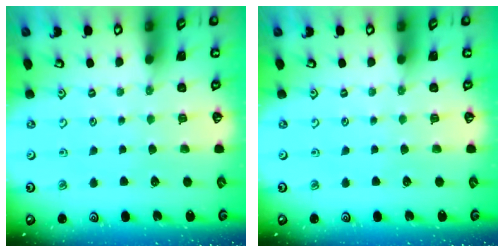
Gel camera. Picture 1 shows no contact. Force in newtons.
{"total": 0.0}